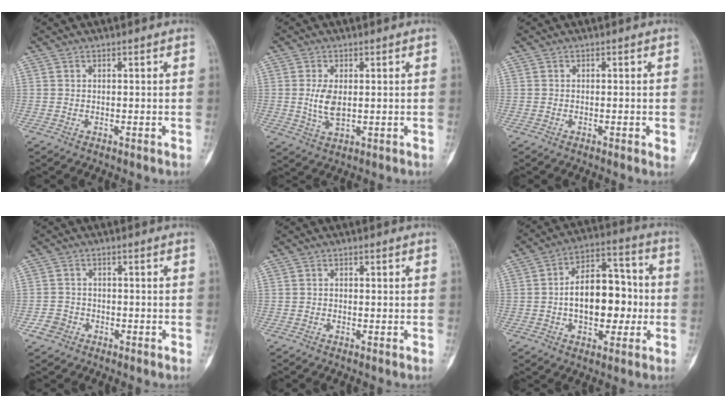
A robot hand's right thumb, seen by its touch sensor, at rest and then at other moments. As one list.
[{"total": 4.9, "force": [0.3, 2.6, 4.2], "torque": [-0.087, -0.008, 0.013]}, {"total": 1.5, "force": [-0.3, 0.4, 1.4], "torque": [-0.022, -0.003, -0.003]}, {"total": 3.0, "force": [-1.6, 2.5, 0.5], "torque": [0.000, 0.013, -0.032]}, {"total": 0.6, "force": [0.0, 0.4, 0.4], "torque": [-0.006, 0.000, -0.003]}, {"total": 15.8, "force": [-1.3, 9.5, 12.6], "torque": [-0.163, 0.036, -0.024]}]